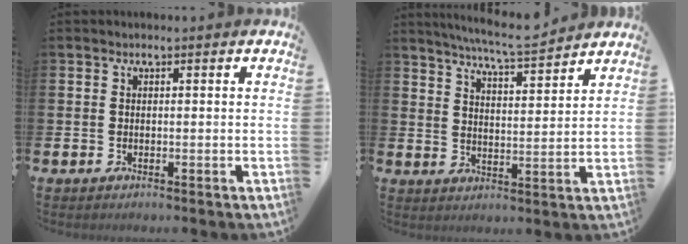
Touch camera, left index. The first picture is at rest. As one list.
[{"total": 6.6, "force": [6.4, -0.4, 1.7], "torque": [-0.052, -0.036, 0.113]}]